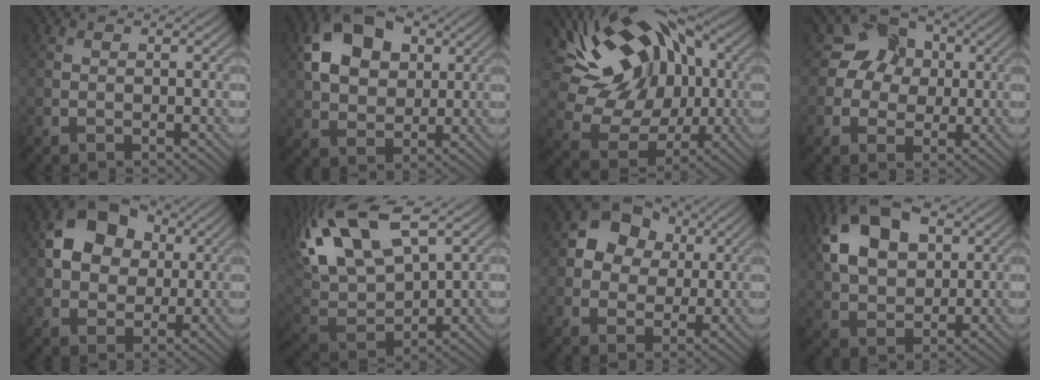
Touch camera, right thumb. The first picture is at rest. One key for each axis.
{"total": 10.8, "fx": 3.7, "fy": 7.2, "fz": 7.2, "tx": -0.156, "ty": 0.016, "tz": 0.062}
{"total": 17.3, "fx": 3.9, "fy": 11.8, "fz": 12.0, "tx": -0.238, "ty": 0.028, "tz": 0.069}
{"total": 7.2, "fx": 1.4, "fy": 6.3, "fz": 3.2, "tx": -0.062, "ty": 0.023, "tz": 0.000}
{"total": 9.9, "fx": 2.9, "fy": 7.3, "fz": 6.1, "tx": -0.127, "ty": 0.015, "tz": 0.038}
{"total": 16.5, "fx": 7.5, "fy": 7.2, "fz": 12.9, "tx": -0.298, "ty": 0.019, "tz": 0.141}
{"total": 8.2, "fx": 2.5, "fy": 6.6, "fz": 4.1, "tx": -0.098, "ty": 0.013, "tz": 0.024}
{"total": 11.9, "fx": 4.2, "fy": 7.0, "fz": 8.6, "tx": -0.194, "ty": 0.020, "tz": 0.076}